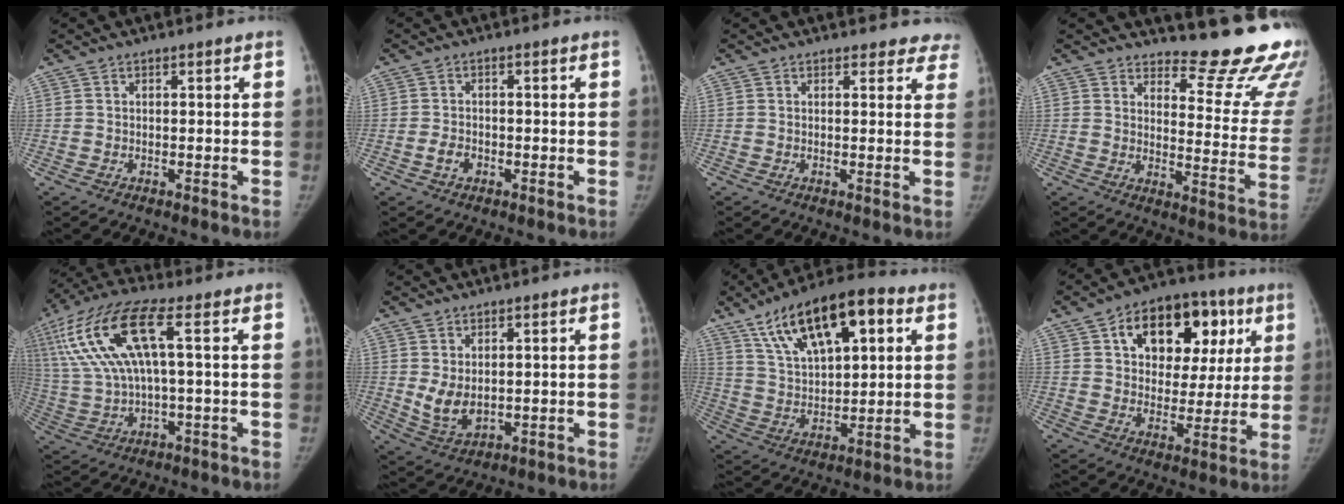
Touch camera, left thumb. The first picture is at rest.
{"total": 2.7, "force": [-1.2, 1.9, 1.4], "torque": [-0.022, 0.012, -0.021]}
{"total": 5.4, "force": [4.8, 2.5, -0.2], "torque": [0.054, -0.017, 0.024]}
{"total": 19.1, "force": [17.1, 4.5, 7.1], "torque": [-0.043, -0.180, 0.195]}
{"total": 17.2, "force": [4.3, 5.1, 15.8], "torque": [-0.366, 0.024, 0.088]}
{"total": 5.8, "force": [0.7, 3.8, 4.4], "torque": [-0.071, -0.015, 0.029]}
{"total": 19.6, "force": [9.2, 8.6, 15.0], "torque": [-0.222, -0.010, 0.158]}
{"total": 19.5, "force": [7.6, 12.8, 12.7], "torque": [-0.128, 0.008, 0.112]}